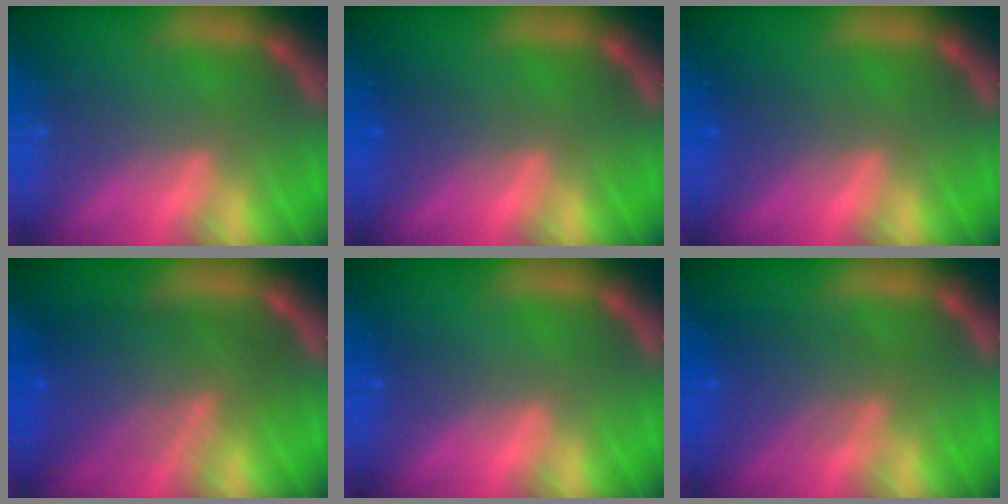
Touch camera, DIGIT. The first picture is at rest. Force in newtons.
{"total": 1.5}
{"total": 1.5}
{"total": 7.6}
{"total": 1.0}
{"total": 4.6}